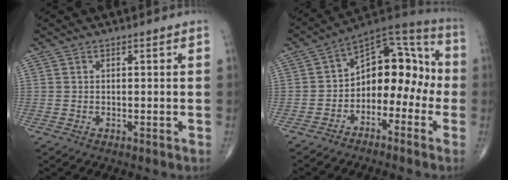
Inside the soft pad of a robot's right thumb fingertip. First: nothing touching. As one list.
[{"total": 13.8, "force": [-3.1, 9.1, 9.9], "torque": [-0.097, 0.076, -0.060]}]